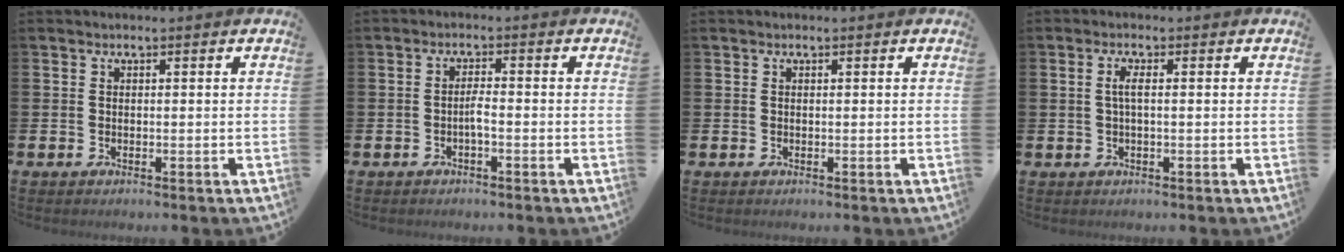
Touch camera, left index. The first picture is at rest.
{"total": 1.5, "force": [-0.6, 0.1, 1.4], "torque": [-0.028, 0.000, -0.011]}
{"total": 0.0}
{"total": 1.8, "force": [0.3, 0.3, 1.7], "torque": [-0.034, 0.003, 0.005]}